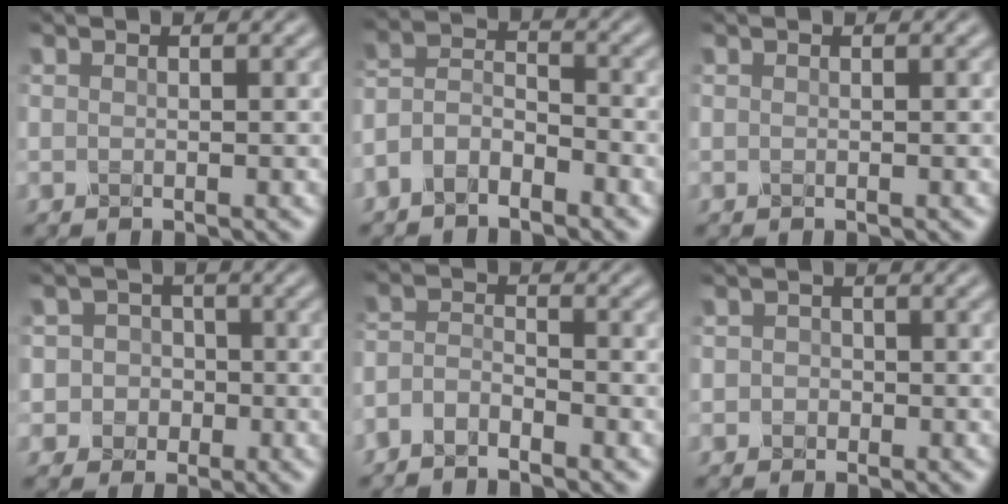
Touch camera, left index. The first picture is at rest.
{"total": 3.7, "force": [-2.6, 1.8, 1.9], "torque": [-0.037, 0.007, -0.061]}
{"total": 0.0}
{"total": 4.3, "force": [-0.8, 4.2, 0.7], "torque": [0.012, 0.016, -0.038]}
{"total": 2.5, "force": [-2.1, 0.8, 1.1], "torque": [-0.025, 0.001, -0.052]}
{"total": 1.3, "force": [-0.2, 1.2, 0.4], "torque": [0.011, 0.000, -0.011]}